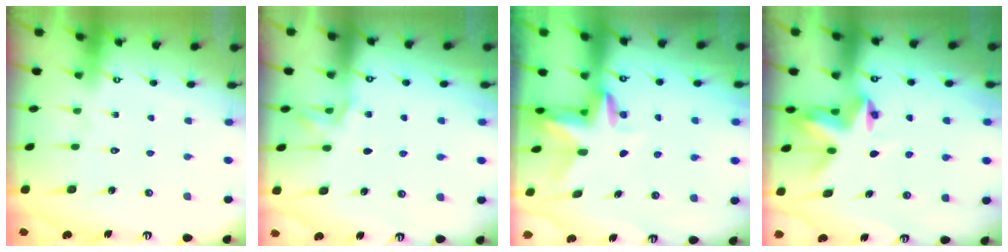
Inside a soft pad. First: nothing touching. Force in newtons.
{"total": 3.8, "press": 3.1, "slide": 2.1}
{"total": 3.0, "press": 3.0, "slide": 0.2}
{"total": 3.9, "press": 3.9, "slide": 0.4}